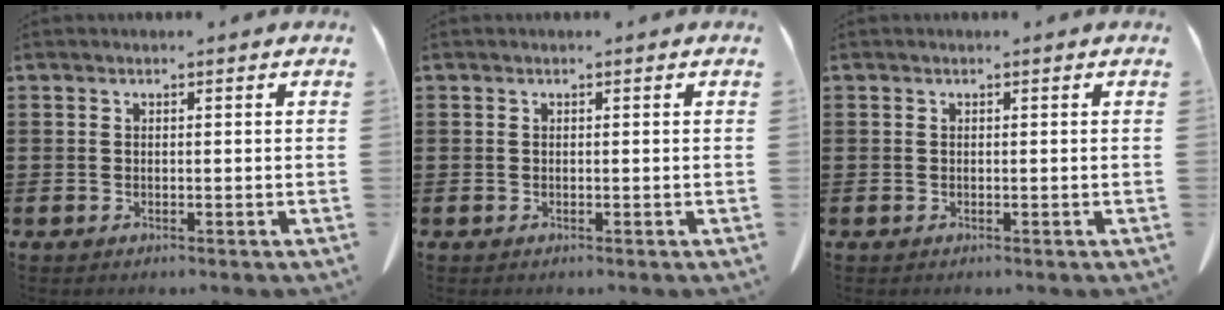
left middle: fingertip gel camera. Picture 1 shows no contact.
{"total": 0.0}
{"total": 0.0}